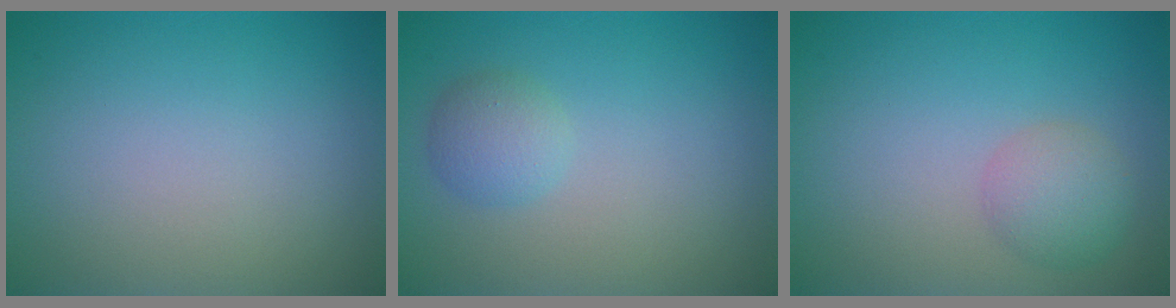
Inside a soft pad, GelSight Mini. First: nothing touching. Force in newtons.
{"total": 2.0, "press": 2.0, "slide": 0.1}
{"total": 2.1, "press": 2.1, "slide": 0.2}